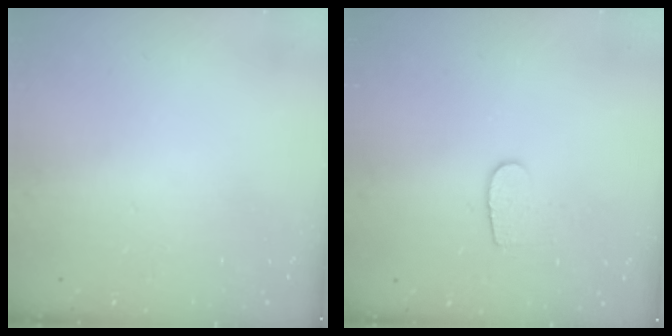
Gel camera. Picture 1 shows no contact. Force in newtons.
{"total": 6.3, "press": 6.3, "slide": 0.4}